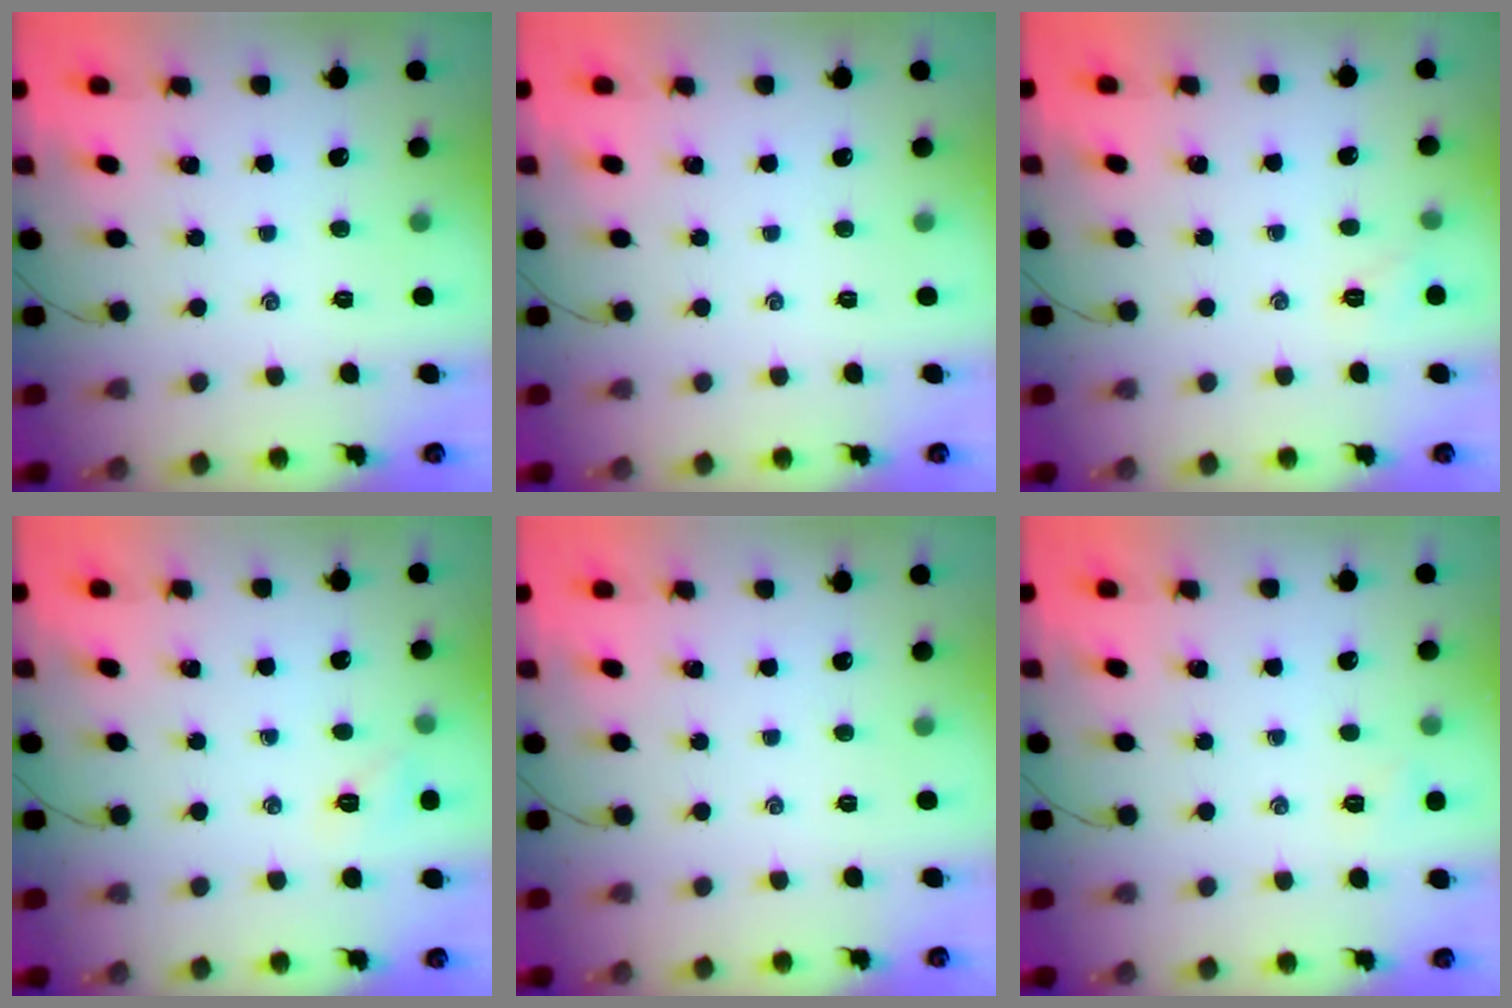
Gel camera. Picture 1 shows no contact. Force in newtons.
{"total": 0.0}
{"total": 5.0, "press": 4.8, "slide": 1.2}
{"total": 5.5, "press": 5.3, "slide": 1.4}
{"total": 0.0}
{"total": 4.5, "press": 4.4, "slide": 1.0}